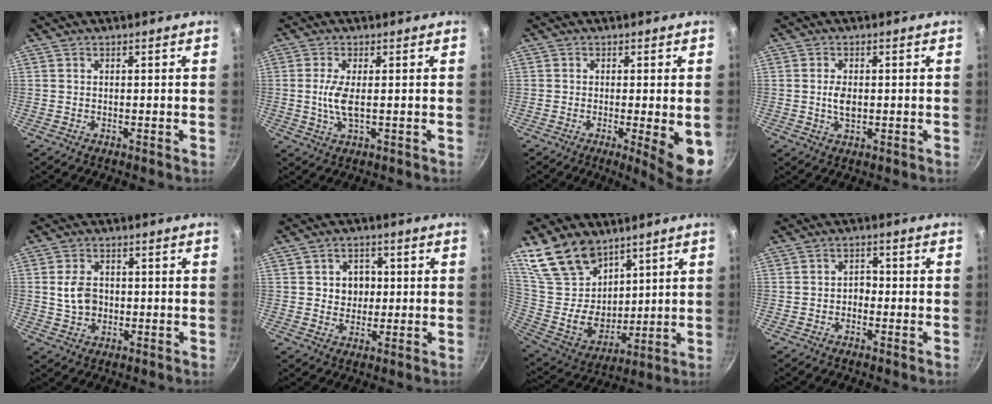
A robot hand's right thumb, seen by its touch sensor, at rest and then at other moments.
{"total": 4.7, "force": [0.1, 1.4, 4.5], "torque": [-0.106, -0.003, 0.001]}
{"total": 7.6, "force": [-1.5, 1.1, 7.4], "torque": [-0.091, -0.009, -0.015]}
{"total": 3.5, "force": [0.0, 2.0, 2.9], "torque": [-0.050, -0.001, 0.000]}
{"total": 5.7, "force": [0.1, 4.3, 3.7], "torque": [-0.056, 0.005, 0.001]}
{"total": 5.4, "force": [0.6, 4.7, 2.6], "torque": [-0.011, 0.001, 0.008]}
{"total": 18.6, "force": [11.7, 12.0, 8.1], "torque": [-0.114, -0.069, 0.238]}
{"total": 2.3, "force": [-0.9, 1.7, 1.3], "torque": [-0.007, 0.015, -0.018]}